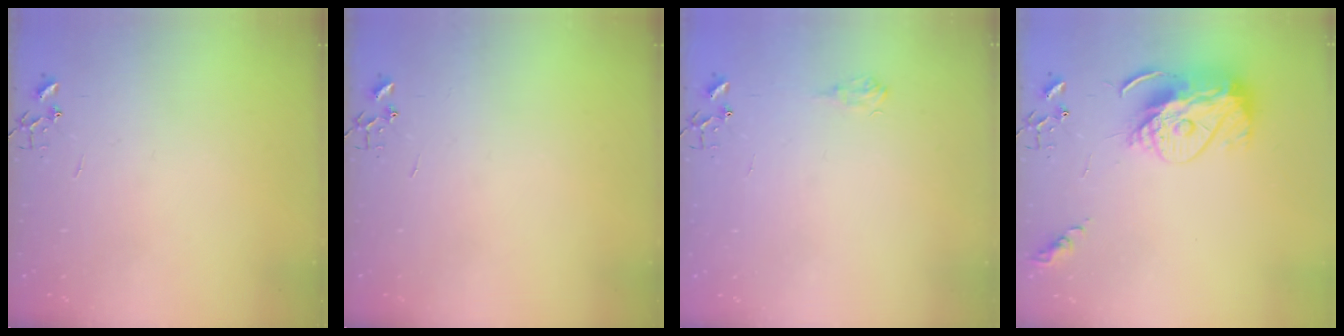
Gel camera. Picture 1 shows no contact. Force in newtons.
{"total": 0.0}
{"total": 6.2, "press": 6.1, "slide": 0.8}
{"total": 14.0, "press": 13.9, "slide": 1.4}